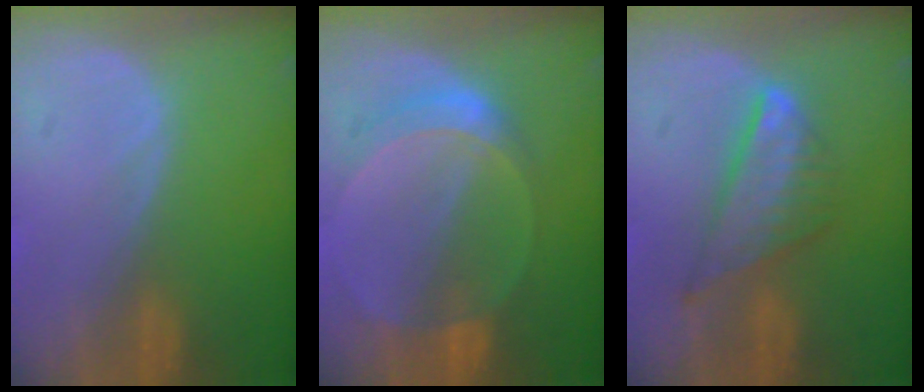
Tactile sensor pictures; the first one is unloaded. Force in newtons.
{"total": 6.1, "press": 5.6, "slide": 2.4}
{"total": 7.5, "press": 6.5, "slide": 3.7}